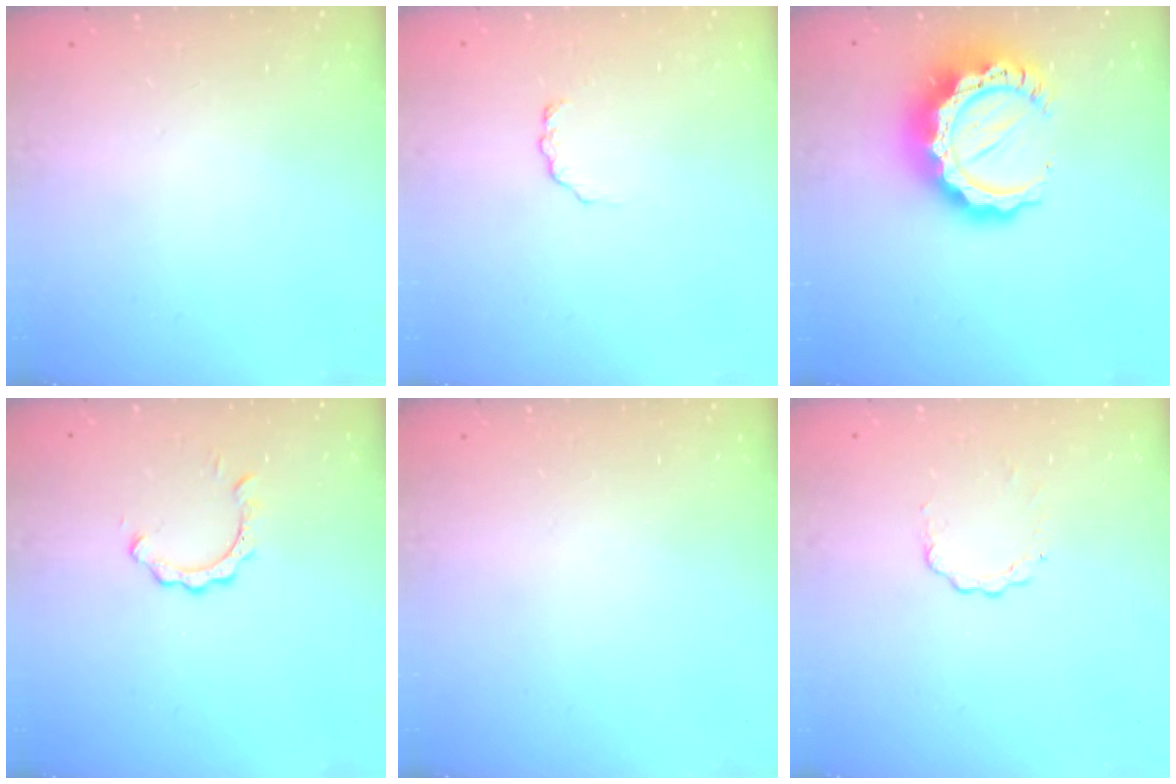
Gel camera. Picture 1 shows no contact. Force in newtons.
{"total": 2.6, "press": 2.6, "slide": 0.3}
{"total": 15.2, "press": 15.1, "slide": 1.3}
{"total": 2.8, "press": 2.8, "slide": 0.2}
{"total": 0.0}
{"total": 2.5, "press": 2.5, "slide": 0.3}